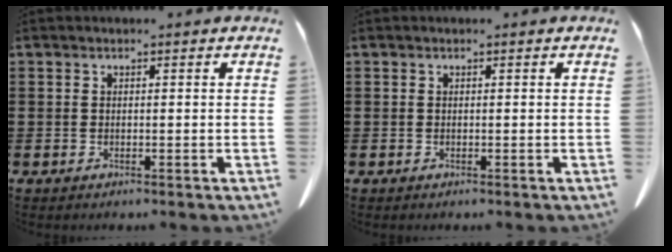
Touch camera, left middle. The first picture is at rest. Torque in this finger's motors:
{"motor_torque": [0.00, 0.00, 0.00, -0.01]}